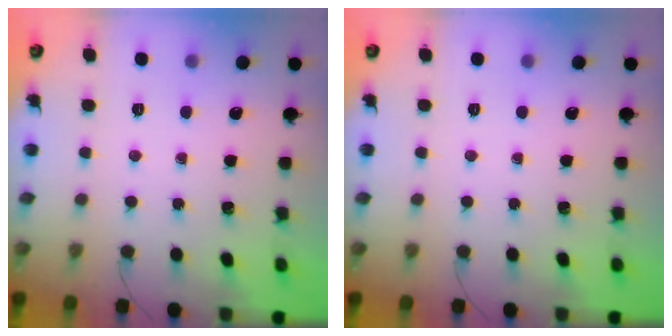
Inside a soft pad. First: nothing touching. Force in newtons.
{"total": 0.0}